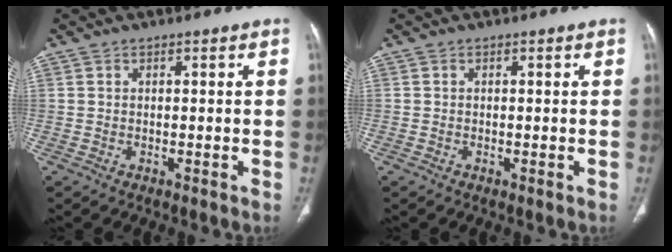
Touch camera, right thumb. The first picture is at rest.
{"total": 0.0}